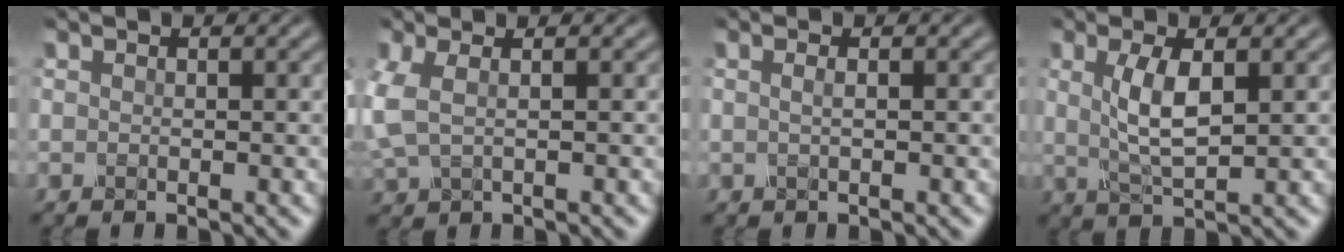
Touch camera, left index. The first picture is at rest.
{"total": 2.2, "force": [0.4, 1.0, 2.0], "torque": [-0.057, 0.005, 0.006]}
{"total": 1.1, "force": [0.2, 0.5, 1.0], "torque": [-0.012, -0.004, -0.003]}
{"total": 4.0, "force": [0.9, 1.2, 3.7], "torque": [-0.080, -0.001, 0.020]}